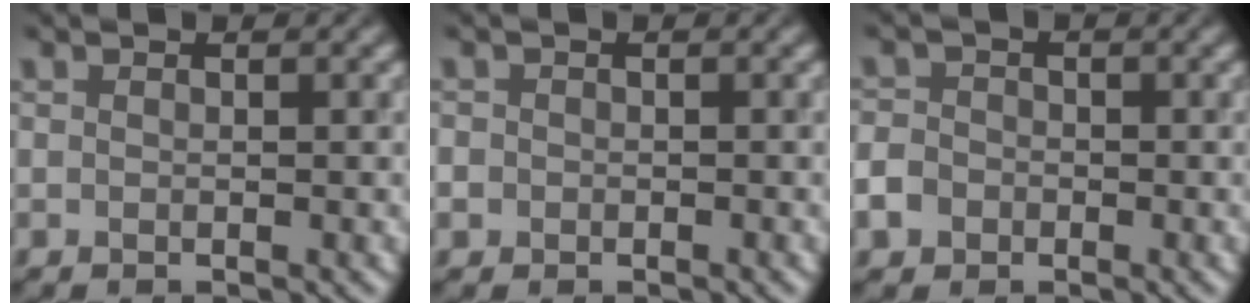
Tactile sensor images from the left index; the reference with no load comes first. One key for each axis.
{"total": 1.3, "fx": -0.4, "fy": 1.3, "fz": 0.3, "tx": 0.008, "ty": -0.004, "tz": -0.008}
{"total": 3.0, "fx": -1.3, "fy": 2.5, "fz": 1.0, "tx": -0.013, "ty": -0.003, "tz": -0.030}